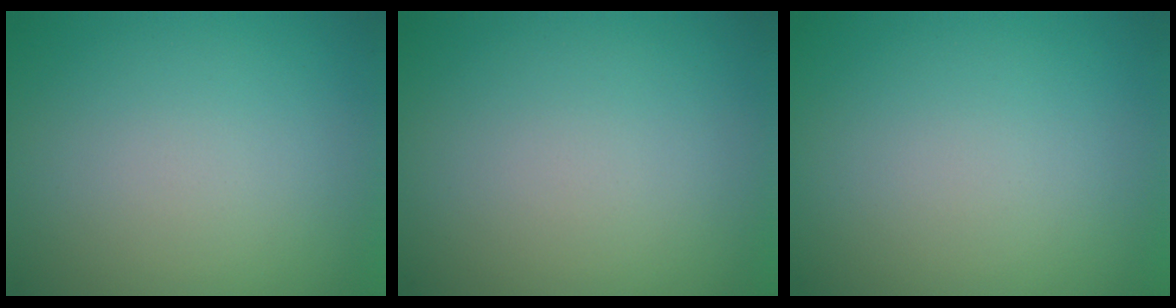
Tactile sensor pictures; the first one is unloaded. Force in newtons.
{"total": 0.0}
{"total": 0.0}